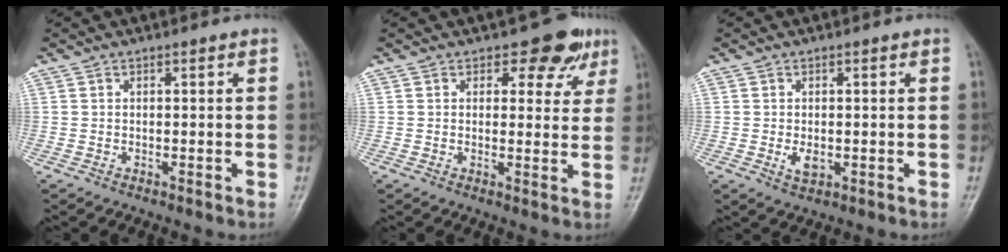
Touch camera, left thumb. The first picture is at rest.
{"total": 6.2, "force": [3.8, 3.9, 2.9], "torque": [0.001, -0.017, 0.040]}
{"total": 2.6, "force": [-0.3, 1.6, 2.0], "torque": [-0.033, -0.005, -0.002]}